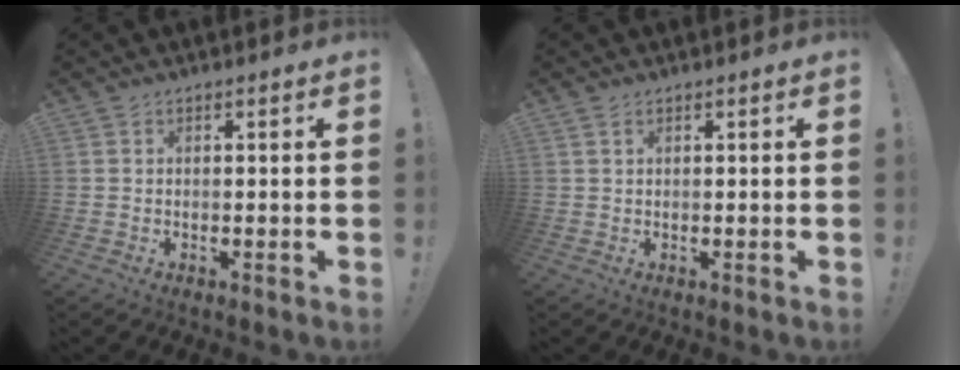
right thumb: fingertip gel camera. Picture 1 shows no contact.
{"total": 1.1, "force": [0.7, 0.5, 0.7], "torque": [-0.006, -0.003, 0.011]}